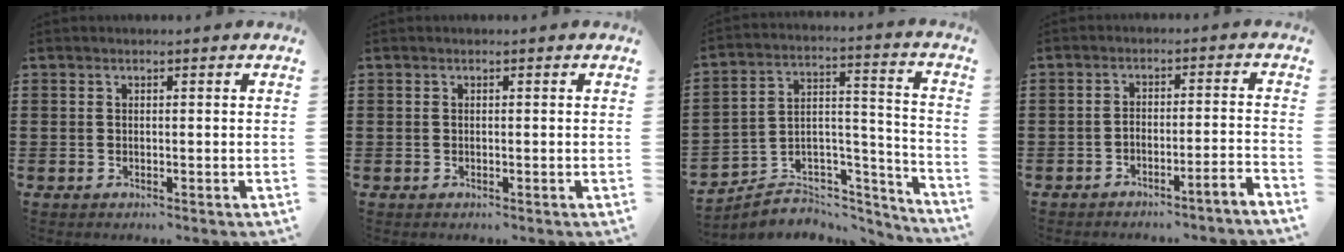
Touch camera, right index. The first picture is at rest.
{"total": 0.0}
{"total": 4.0, "force": [-3.0, 2.6, 0.3], "torque": [-0.016, -0.006, -0.061]}
{"total": 3.2, "force": [-3.0, -0.4, 1.1], "torque": [-0.022, -0.002, -0.064]}